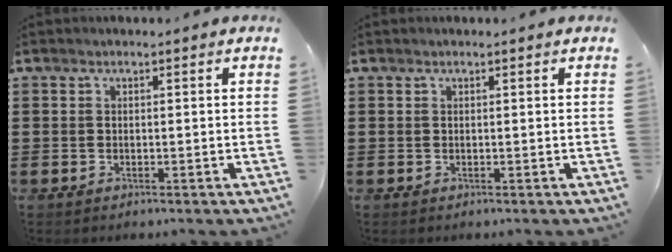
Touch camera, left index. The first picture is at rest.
{"total": 0.0}